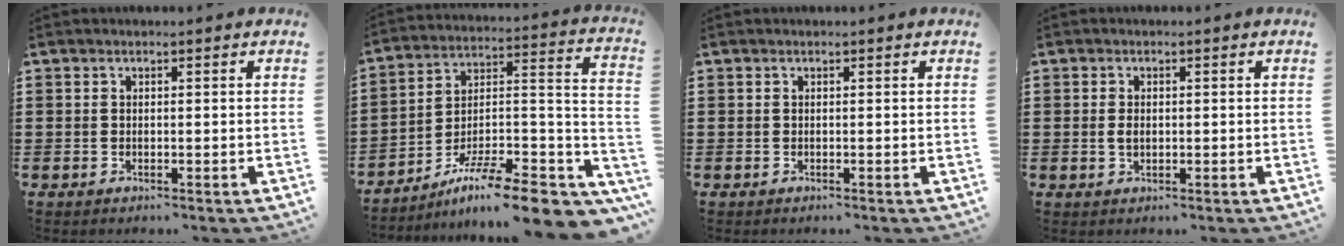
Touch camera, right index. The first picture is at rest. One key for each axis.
{"total": 11.8, "fx": -8.8, "fy": 1.9, "fz": 7.6, "tx": -0.115, "ty": 0.017, "tz": -0.156}
{"total": 0.0}
{"total": 1.8, "fx": 0.0, "fy": 1.0, "fz": 1.4, "tx": -0.029, "ty": 0.005, "tz": -0.002}